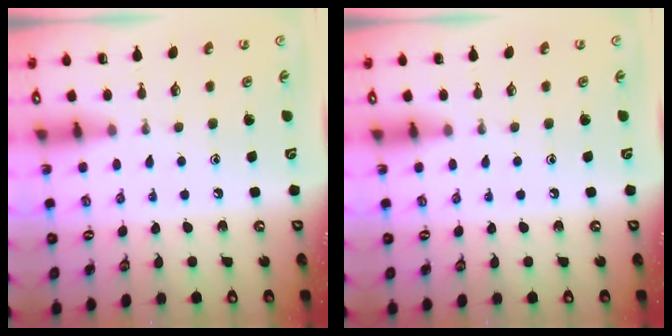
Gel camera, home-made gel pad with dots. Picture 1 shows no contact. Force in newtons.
{"total": 0.0}